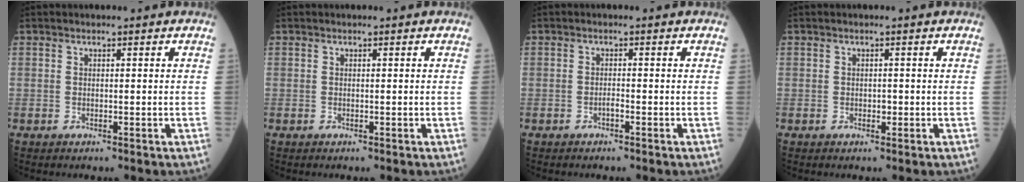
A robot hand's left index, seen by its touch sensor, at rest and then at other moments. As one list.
[{"total": 0.0}, {"total": 0.8, "force": [-0.5, 0.1, 0.6], "torque": [-0.011, 0.001, -0.011]}, {"total": 0.8, "force": [-0.2, 0.5, 0.5], "torque": [-0.009, 0.001, -0.004]}]